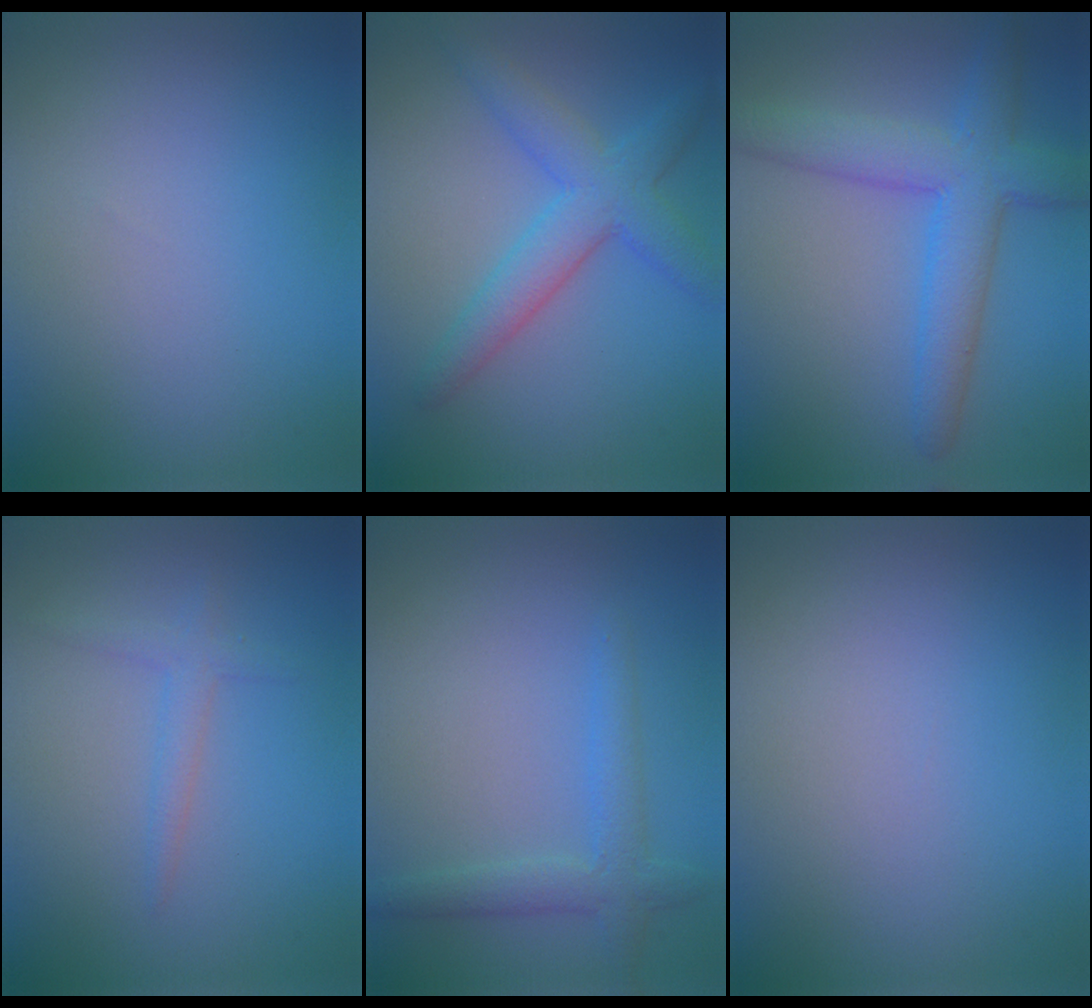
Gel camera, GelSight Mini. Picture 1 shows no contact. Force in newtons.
{"total": 4.9, "press": 4.9, "slide": 0.1}
{"total": 5.9, "press": 5.9, "slide": 0.2}
{"total": 1.6, "press": 1.6, "slide": 0.1}
{"total": 2.7, "press": 2.7, "slide": 0.1}
{"total": 0.0}